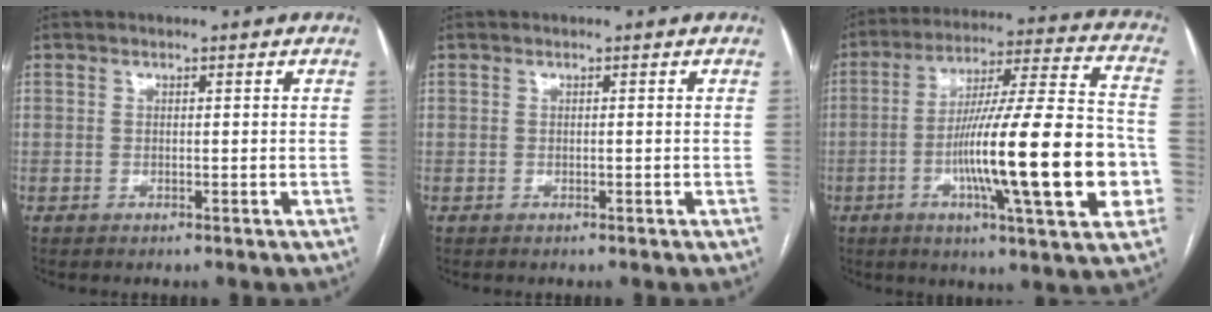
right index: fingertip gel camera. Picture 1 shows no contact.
{"total": 0.0}
{"total": 23.3, "force": [-5.4, 1.7, 22.6], "torque": [-0.329, 0.002, -0.084]}